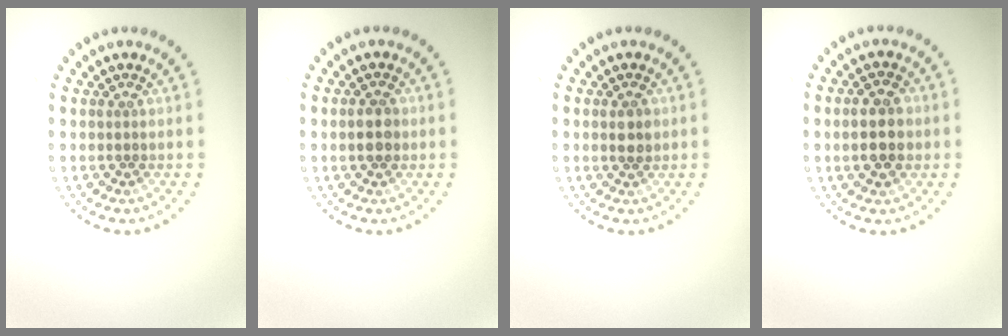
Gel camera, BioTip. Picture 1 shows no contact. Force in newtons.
{"total": 2.0, "press": 1.9, "slide": 0.4}
{"total": 1.5, "press": 1.5, "slide": 0.3}
{"total": 3.6, "press": 3.6, "slide": 0.0}